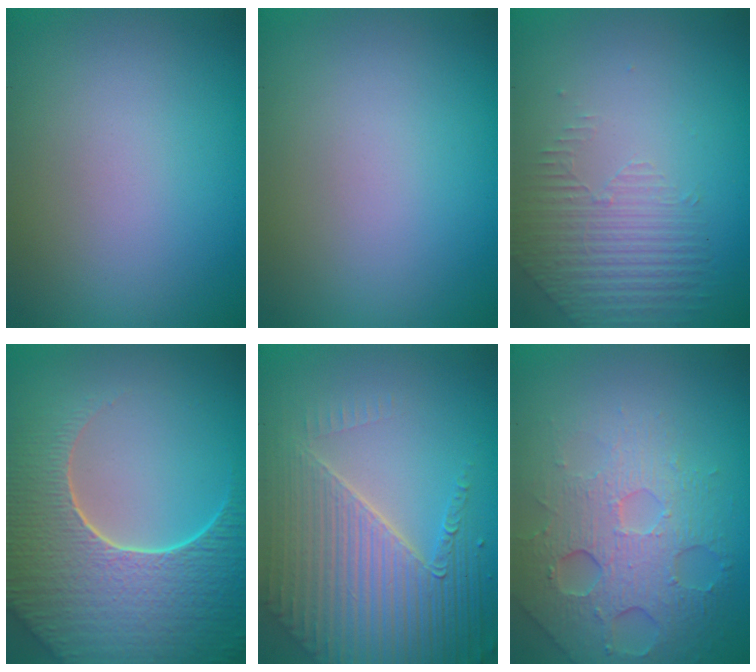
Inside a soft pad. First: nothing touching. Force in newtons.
{"total": 0.0}
{"total": 1.5, "press": 0.9, "slide": 1.2}
{"total": 9.1, "press": 6.5, "slide": 6.3}
{"total": 6.5, "press": 5.2, "slide": 3.9}
{"total": 5.4, "press": 4.2, "slide": 3.4}